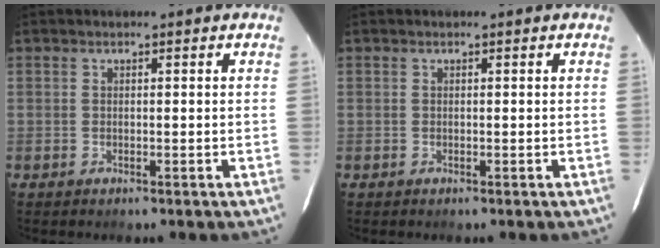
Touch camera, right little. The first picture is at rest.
{"total": 0.0}